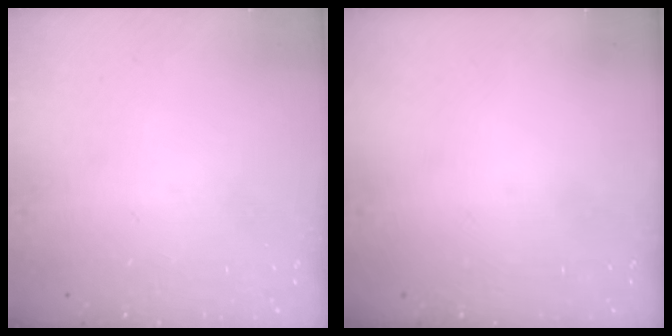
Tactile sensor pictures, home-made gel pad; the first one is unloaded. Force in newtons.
{"total": 0.0}